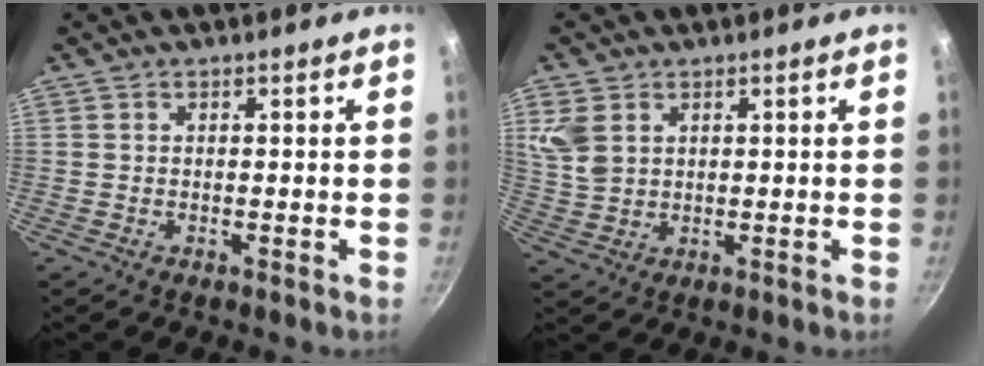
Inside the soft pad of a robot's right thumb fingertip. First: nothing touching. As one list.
[{"total": 5.7, "force": [2.1, 4.0, 3.4], "torque": [-0.066, -0.009, 0.048]}]